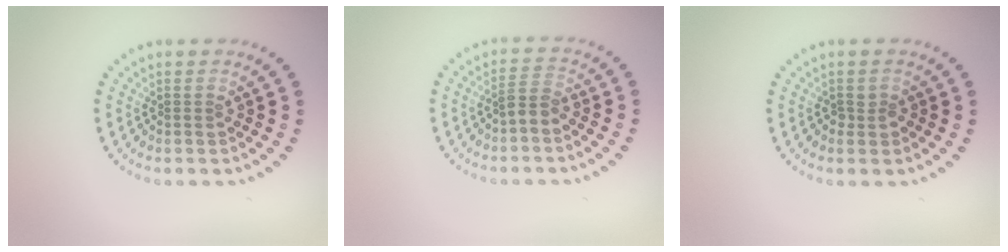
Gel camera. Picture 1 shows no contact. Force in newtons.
{"total": 1.8, "press": 1.4, "slide": 1.2}
{"total": 0.9, "press": 0.8, "slide": 0.4}